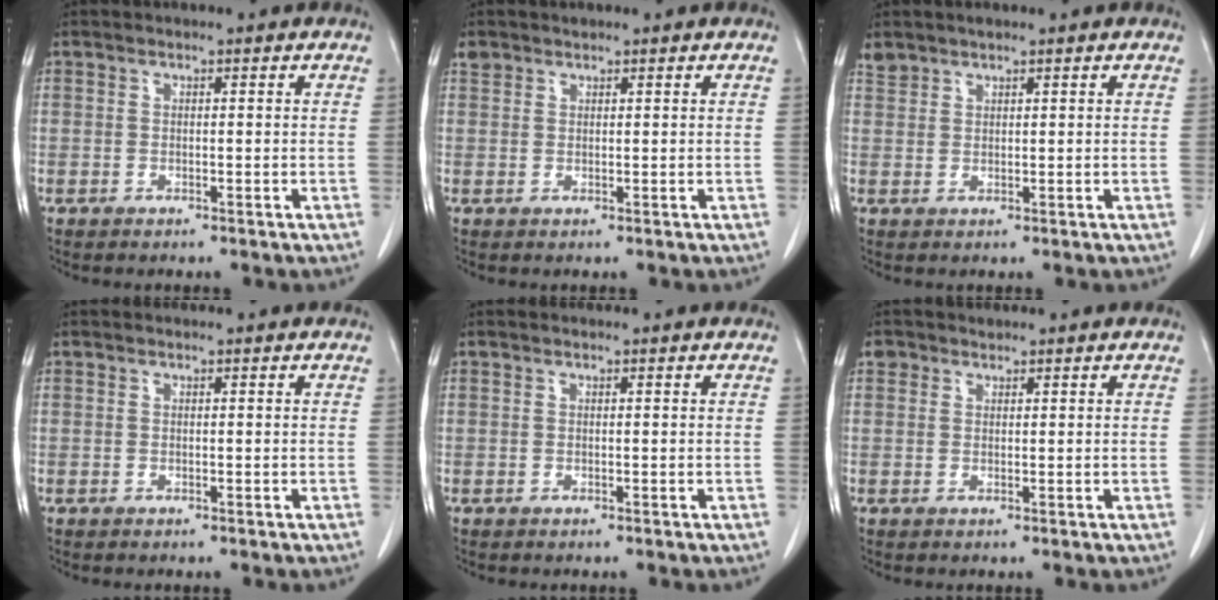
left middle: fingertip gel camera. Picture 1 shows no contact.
{"total": 1.3, "force": [1.1, 0.6, 0.0], "torque": [-0.002, 0.008, 0.021]}
{"total": 1.7, "force": [1.6, 0.4, 0.2], "torque": [-0.008, 0.008, 0.035]}
{"total": 0.0}
{"total": 0.0}
{"total": 1.3, "force": [0.9, 0.9, 0.0], "torque": [0.005, 0.007, 0.012]}